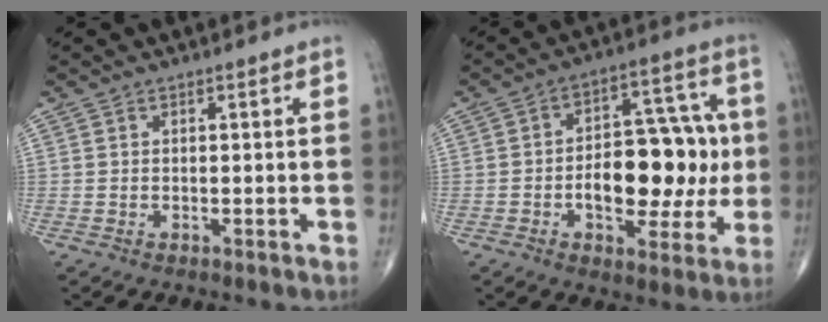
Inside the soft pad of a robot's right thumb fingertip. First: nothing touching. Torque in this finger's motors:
{"motor_torque": [0.34, 0.40, 0.16, -0.13, 0.11]}